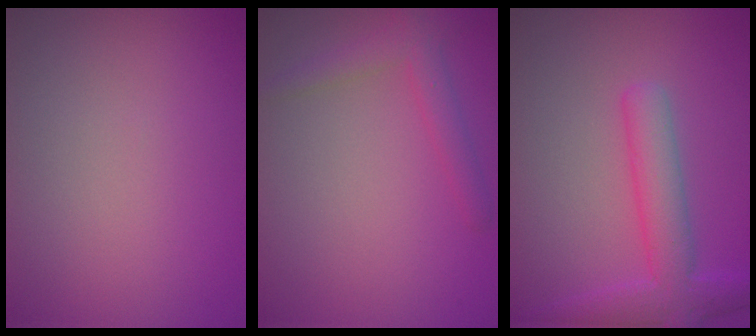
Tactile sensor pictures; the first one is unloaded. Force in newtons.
{"total": 2.4, "press": 2.4, "slide": 0.1}
{"total": 4.6, "press": 4.6, "slide": 0.2}